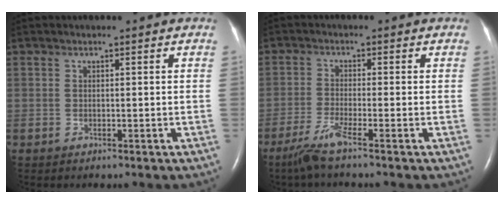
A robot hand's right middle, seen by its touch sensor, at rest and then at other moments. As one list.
[{"total": 4.0, "force": [-2.9, -0.7, 2.7], "torque": [-0.065, -0.013, -0.065]}]